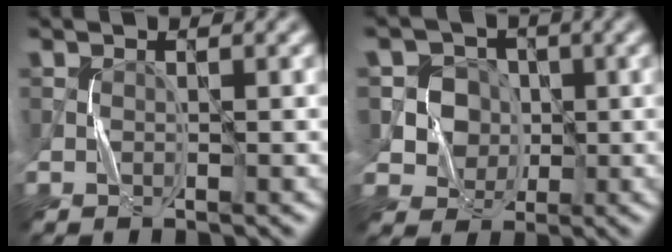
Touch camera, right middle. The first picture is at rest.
{"total": 7.5, "force": [0.5, 6.9, 3.1], "torque": [-0.075, 0.032, -0.004]}